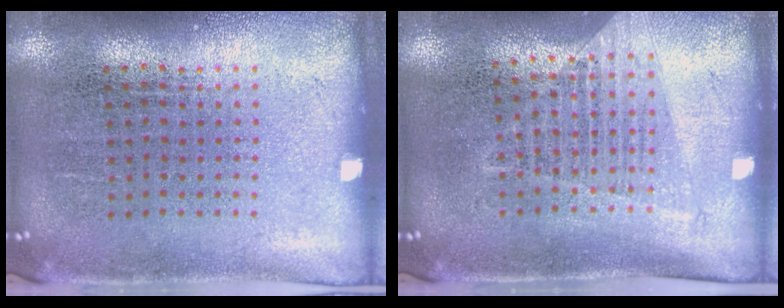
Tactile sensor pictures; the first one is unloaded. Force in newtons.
{"total": 1.3, "press": 1.2, "slide": 0.4}